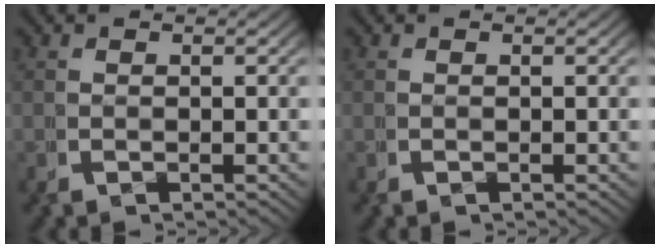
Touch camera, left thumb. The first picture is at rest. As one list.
[{"total": 0.0}]